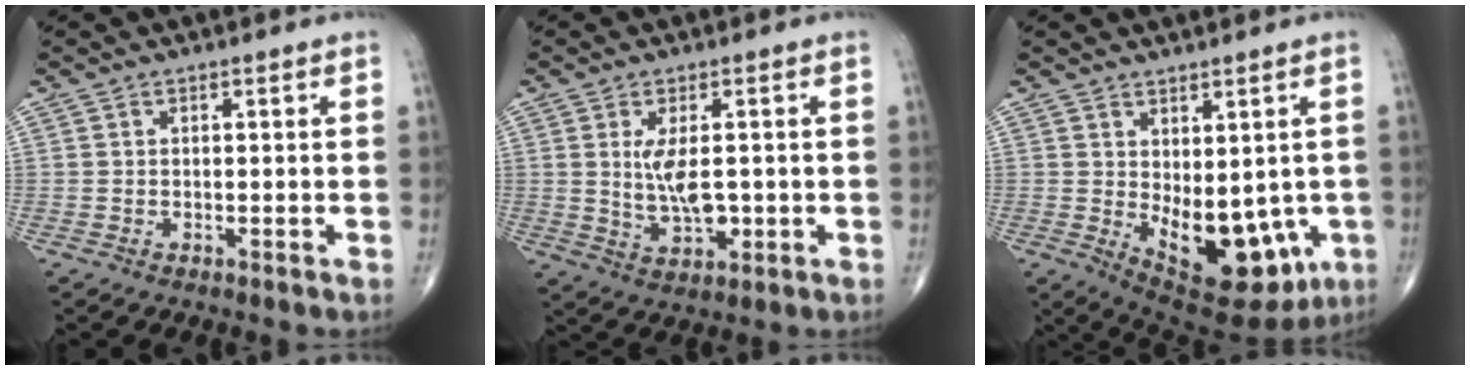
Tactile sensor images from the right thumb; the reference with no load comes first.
{"total": 7.1, "force": [0.4, 3.4, 6.2], "torque": [-0.110, -0.013, 0.017]}
{"total": 16.1, "force": [-3.1, 8.4, 13.3], "torque": [-0.159, -0.018, -0.016]}